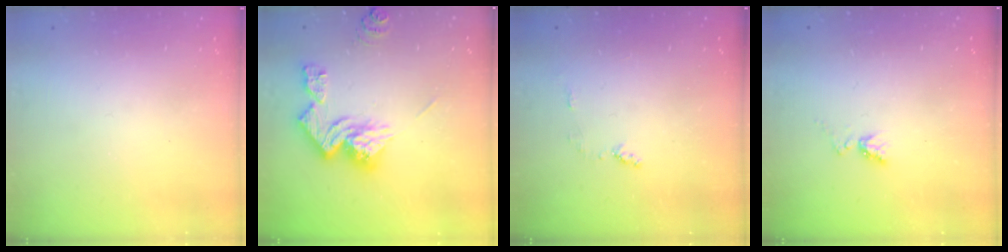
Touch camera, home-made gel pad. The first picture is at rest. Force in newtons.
{"total": 13.3, "press": 13.3, "slide": 1.3}
{"total": 4.3, "press": 4.2, "slide": 0.5}
{"total": 4.4, "press": 4.4, "slide": 0.6}